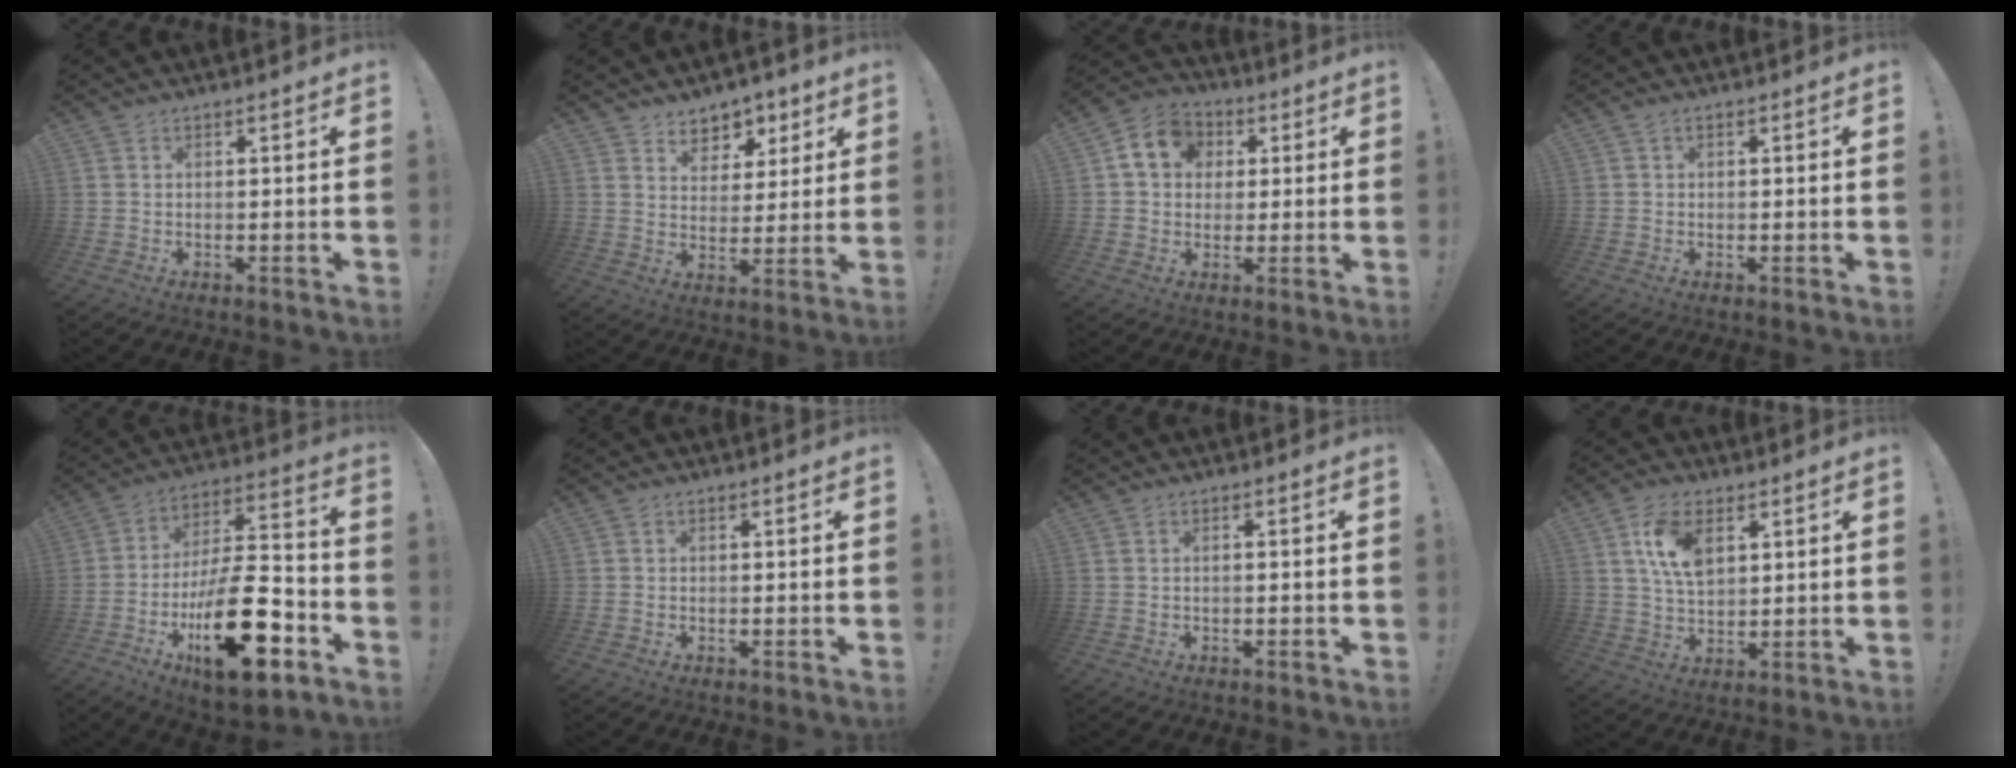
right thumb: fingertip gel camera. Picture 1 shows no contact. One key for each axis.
{"total": 7.3, "fx": 4.7, "fy": 5.6, "fz": 0.9, "tx": -0.005, "ty": -0.042, "tz": 0.093}
{"total": 10.8, "fx": 2.9, "fy": 9.2, "fz": 4.9, "tx": -0.071, "ty": 0.005, "tz": 0.060}
{"total": 1.0, "fx": 0.1, "fy": 0.8, "fz": 0.6, "tx": -0.018, "ty": 0.007, "tz": 0.003}
{"total": 25.4, "fx": -9.9, "fy": 10.3, "fz": 21.0, "tx": -0.355, "ty": 0.061, "tz": -0.151}
{"total": 0.6, "fx": -0.3, "fy": 0.4, "fz": 0.3, "tx": -0.011, "ty": 0.005, "tz": -0.004}
{"total": 1.0, "fx": -0.6, "fy": 0.0, "fz": 0.8, "tx": -0.022, "ty": 0.004, "tz": -0.009}
{"total": 11.1, "fx": 4.5, "fy": 6.8, "fz": 7.4, "tx": -0.127, "ty": -0.005, "tz": 0.082}